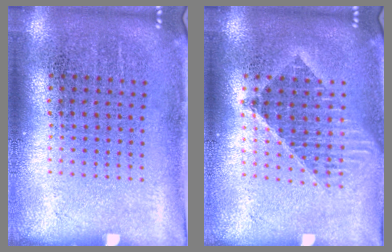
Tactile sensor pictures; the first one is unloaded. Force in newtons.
{"total": 1.5, "press": 1.3, "slide": 0.8}